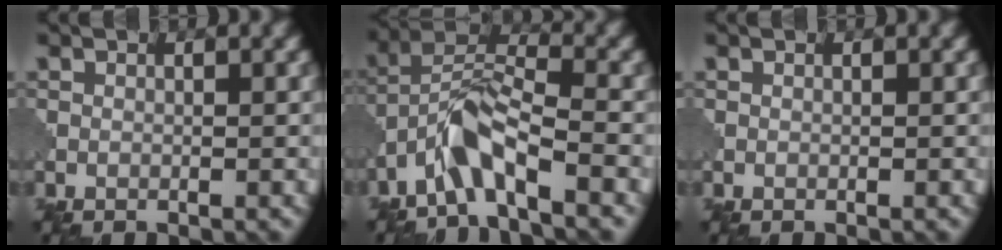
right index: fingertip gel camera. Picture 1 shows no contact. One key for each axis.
{"total": 5.1, "fx": -3.3, "fy": 1.1, "fz": 3.8, "tx": -0.076, "ty": 0.014, "tz": -0.069}
{"total": 0.0}